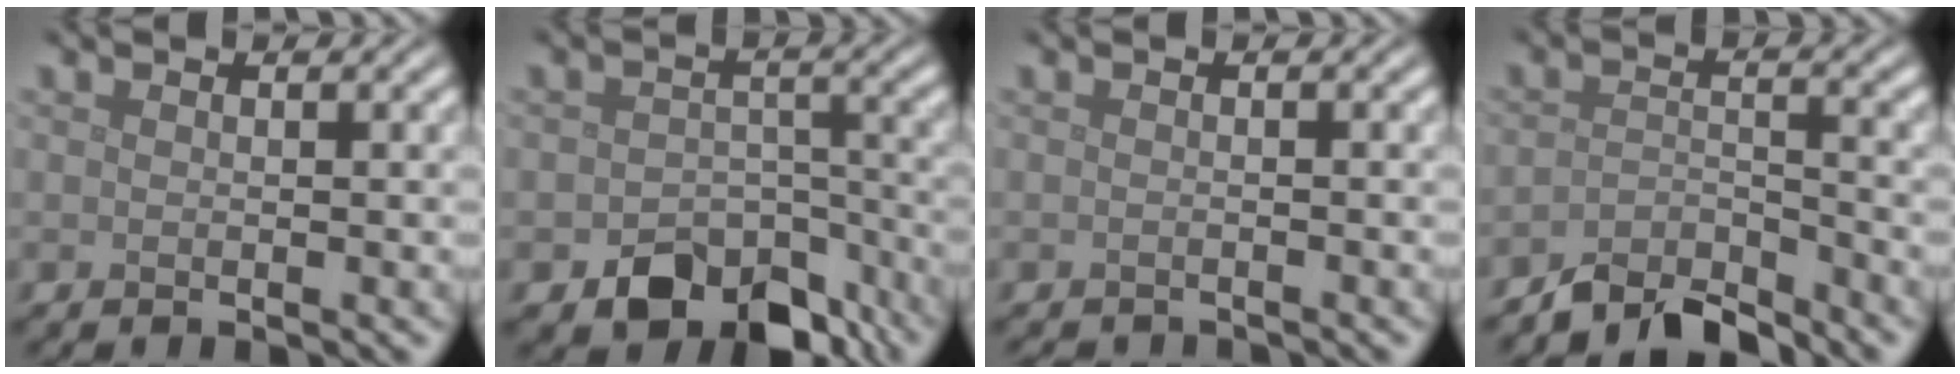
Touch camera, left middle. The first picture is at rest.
{"total": 7.5, "force": [-5.1, 4.6, 3.0], "torque": [-0.031, -0.013, -0.078]}
{"total": 1.6, "force": [-1.6, 0.1, 0.1], "torque": [0.005, -0.007, -0.022]}
{"total": 4.2, "force": [-4.0, 0.8, 1.2], "torque": [-0.022, 0.000, -0.078]}